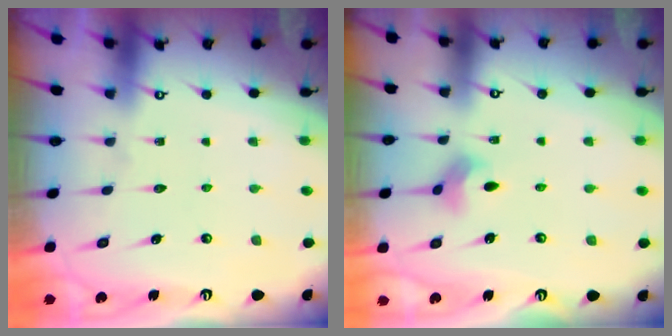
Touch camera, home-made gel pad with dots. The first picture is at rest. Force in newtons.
{"total": 5.9, "press": 5.6, "slide": 1.6}